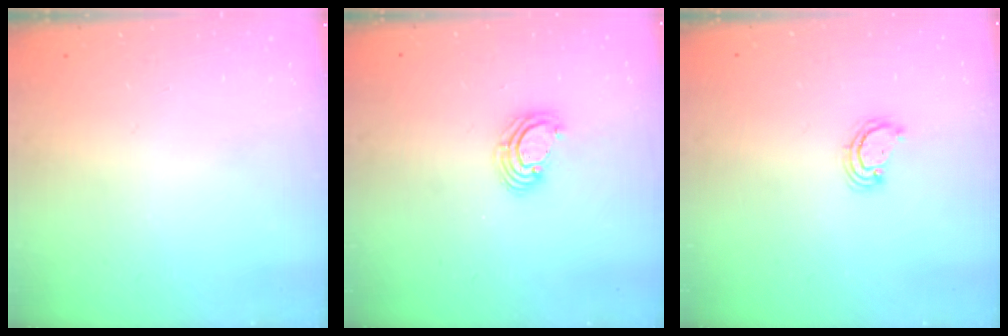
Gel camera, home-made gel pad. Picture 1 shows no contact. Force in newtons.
{"total": 4.0, "press": 3.9, "slide": 0.2}
{"total": 2.9, "press": 2.8, "slide": 0.3}